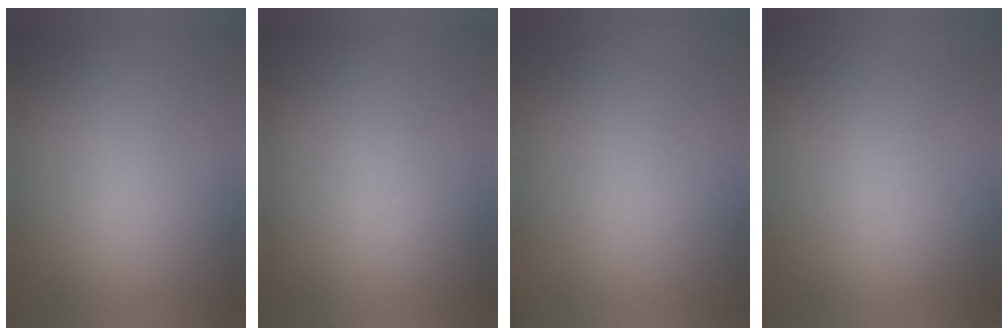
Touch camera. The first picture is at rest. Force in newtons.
{"total": 1.4}
{"total": 5.1}
{"total": 7.6}